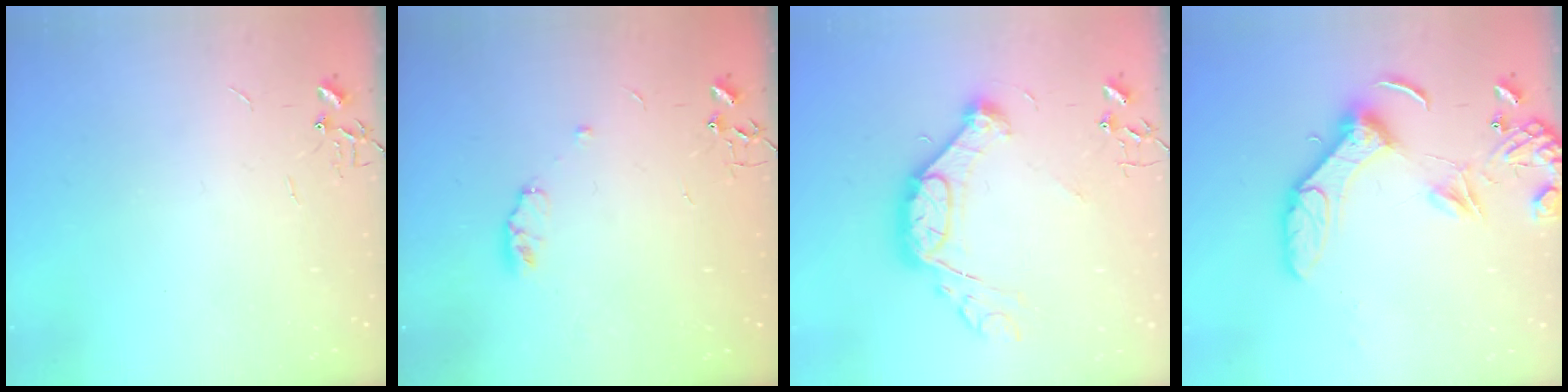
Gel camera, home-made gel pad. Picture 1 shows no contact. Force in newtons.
{"total": 5.6, "press": 5.5, "slide": 0.8}
{"total": 15.4, "press": 15.3, "slide": 1.7}
{"total": 13.1, "press": 12.9, "slide": 2.6}